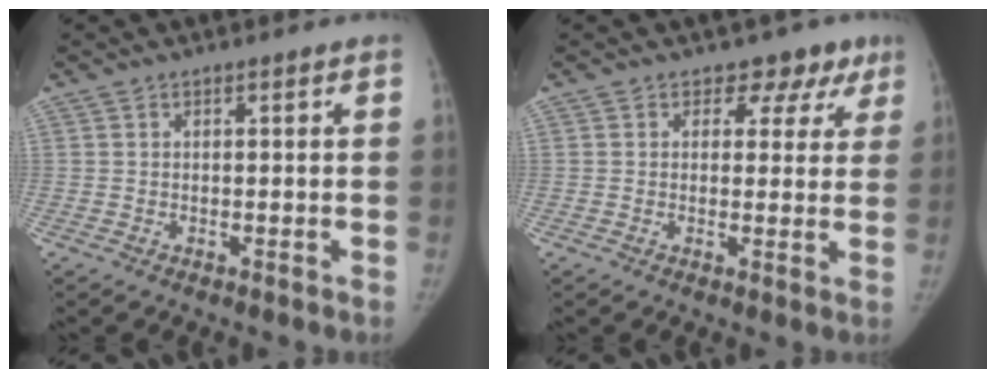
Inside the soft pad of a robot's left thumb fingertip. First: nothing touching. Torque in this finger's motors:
{"motor_torque": [0.15, 0.48, -0.12, -0.42, 0.00]}